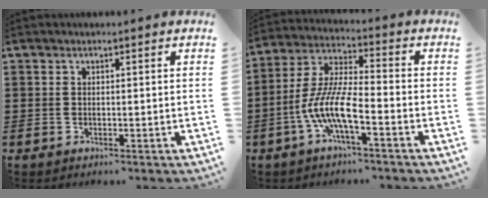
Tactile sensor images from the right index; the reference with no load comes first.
{"total": 9.2, "force": [-4.0, 2.0, 8.0], "torque": [-0.190, -0.012, -0.082]}